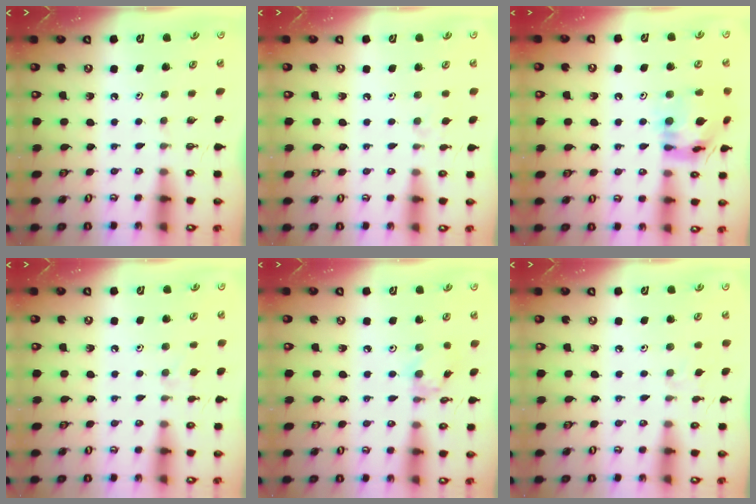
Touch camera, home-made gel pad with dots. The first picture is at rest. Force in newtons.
{"total": 3.7, "press": 3.7, "slide": 0.6}
{"total": 15.4, "press": 15.3, "slide": 1.8}
{"total": 7.1, "press": 7.0, "slide": 0.9}
{"total": 2.4, "press": 2.4, "slide": 0.2}
{"total": 2.9, "press": 2.9, "slide": 0.6}